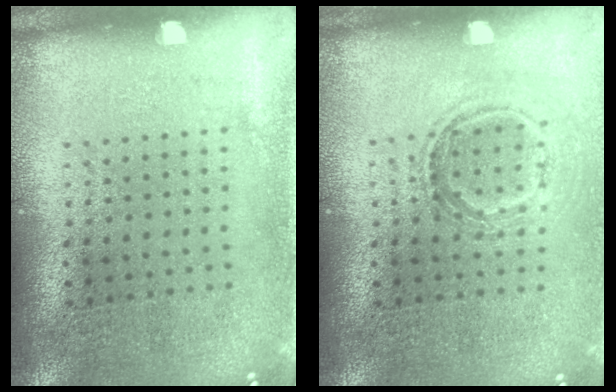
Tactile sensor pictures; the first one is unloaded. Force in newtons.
{"total": 1.1, "press": 1.0, "slide": 0.6}